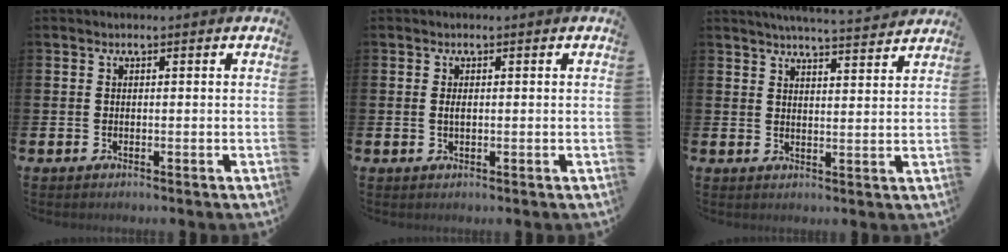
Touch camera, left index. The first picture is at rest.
{"total": 0.9, "force": [0.1, 0.4, 0.8], "torque": [-0.008, 0.000, -0.001]}
{"total": 5.0, "force": [4.9, -0.3, 0.9], "torque": [-0.025, -0.028, 0.086]}